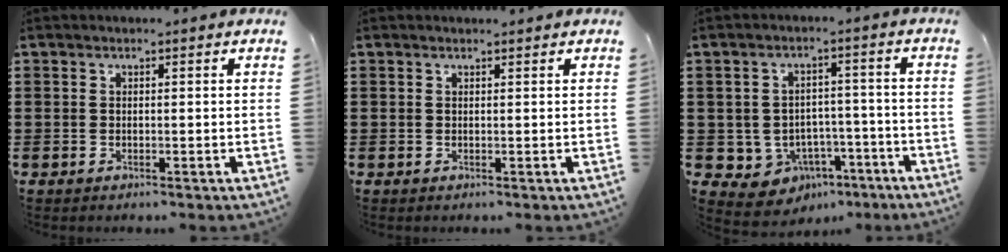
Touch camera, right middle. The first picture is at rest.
{"total": 0.0}
{"total": 4.7, "force": [-3.0, 3.5, 0.9], "torque": [-0.029, 0.013, -0.053]}